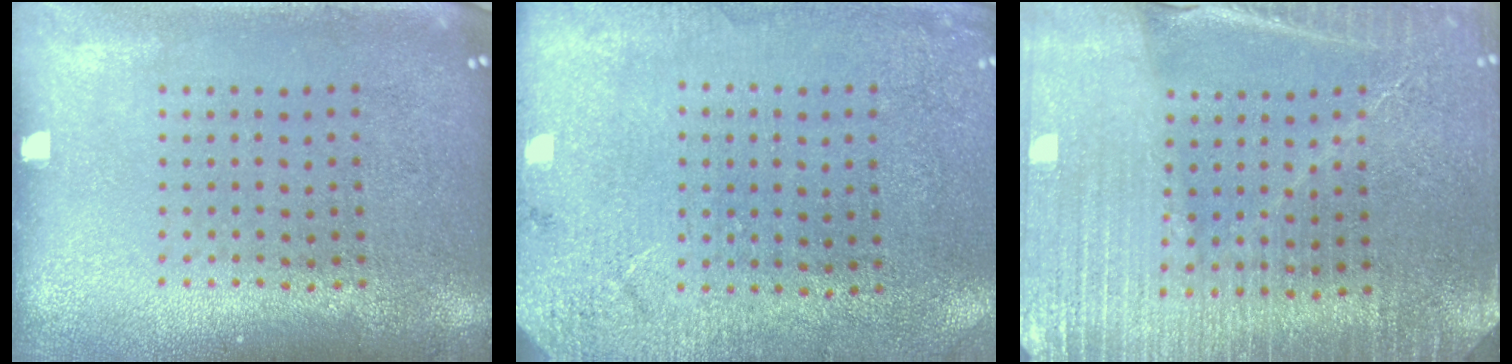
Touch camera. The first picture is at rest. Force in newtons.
{"total": 2.6, "press": 2.3, "slide": 1.0}
{"total": 3.9, "press": 3.7, "slide": 1.2}